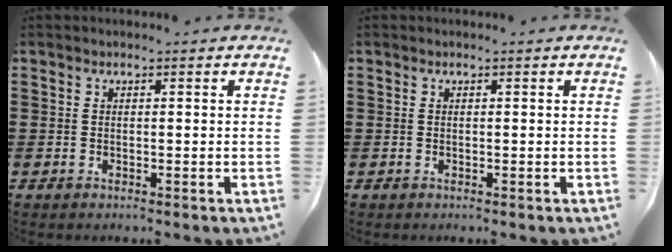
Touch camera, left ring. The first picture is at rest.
{"total": 0.0}